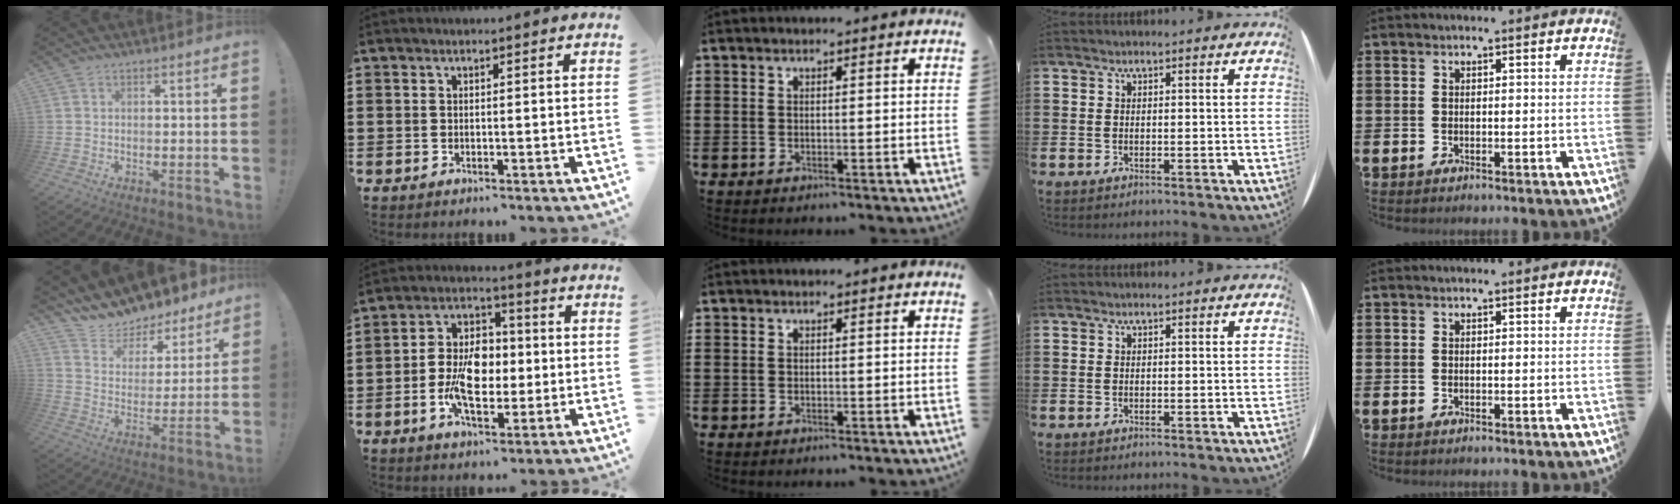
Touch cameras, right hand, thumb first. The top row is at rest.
{"thumb": {"total": 11.3, "force": [10.7, 3.5, 1.6], "torque": [-0.055, -0.096, 0.192]}, "index": {"total": 9.0, "force": [-1.4, 5.7, 6.8], "torque": [-0.145, 0.007, -0.032]}}